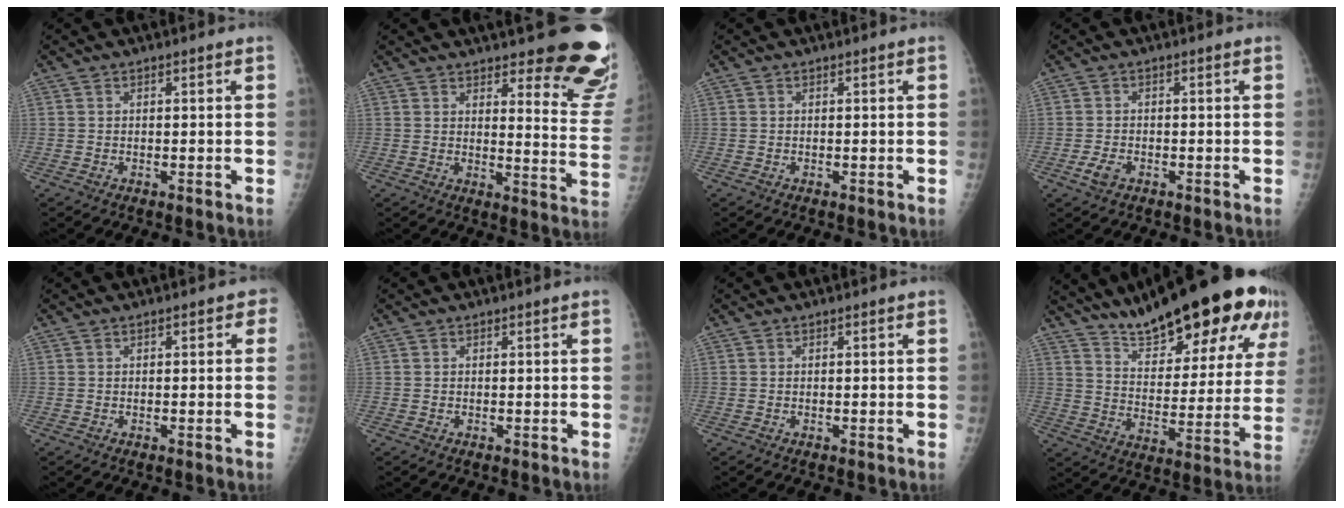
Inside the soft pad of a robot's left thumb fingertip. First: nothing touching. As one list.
[{"total": 16.5, "force": [12.9, 4.1, 9.4], "torque": [-0.072, -0.102, 0.143]}, {"total": 0.0}, {"total": 2.5, "force": [-1.4, 1.6, 1.4], "torque": [-0.029, 0.001, -0.024]}, {"total": 1.8, "force": [0.5, 1.1, 1.4], "torque": [-0.001, 0.005, -0.002]}, {"total": 0.0}, {"total": 0.0}, {"total": 25.6, "force": [17.5, 7.3, 17.1], "torque": [-0.218, -0.063, 0.262]}]